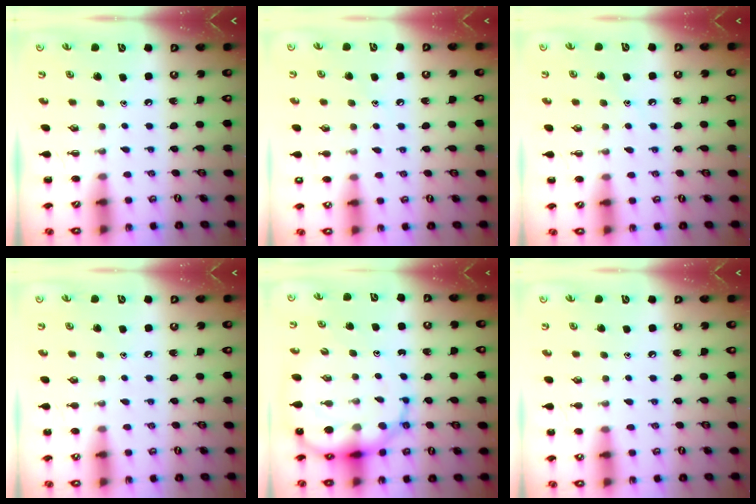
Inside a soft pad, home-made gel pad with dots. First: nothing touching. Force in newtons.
{"total": 7.0, "press": 6.8, "slide": 1.5}
{"total": 6.7, "press": 6.5, "slide": 1.3}
{"total": 5.2, "press": 4.9, "slide": 1.8}
{"total": 13.3, "press": 12.8, "slide": 3.7}
{"total": 6.0, "press": 5.7, "slide": 1.9}